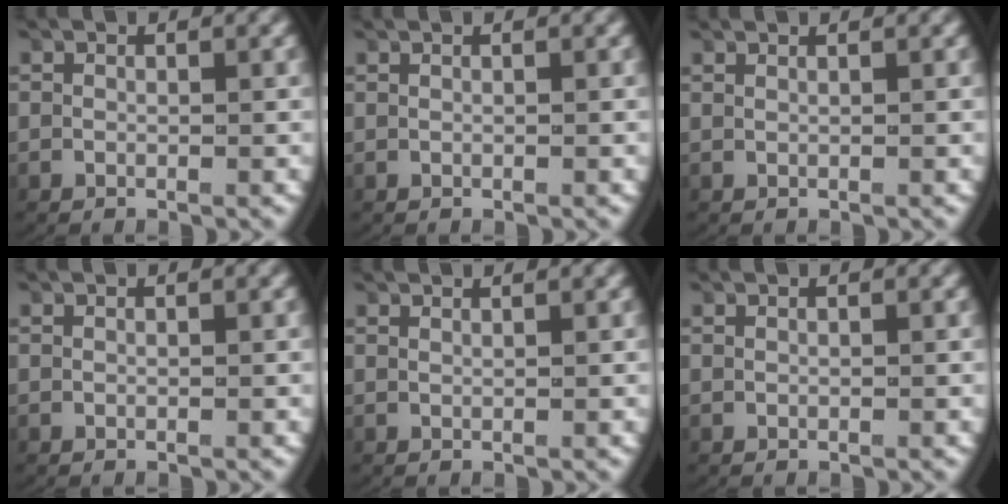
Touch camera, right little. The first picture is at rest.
{"total": 0.0}
{"total": 0.5, "force": [0.5, -0.3, 0.0], "torque": [0.002, 0.001, 0.010]}
{"total": 0.0}
{"total": 0.8, "force": [0.8, -0.3, 0.0], "torque": [0.003, 0.002, 0.016]}
{"total": 0.0}